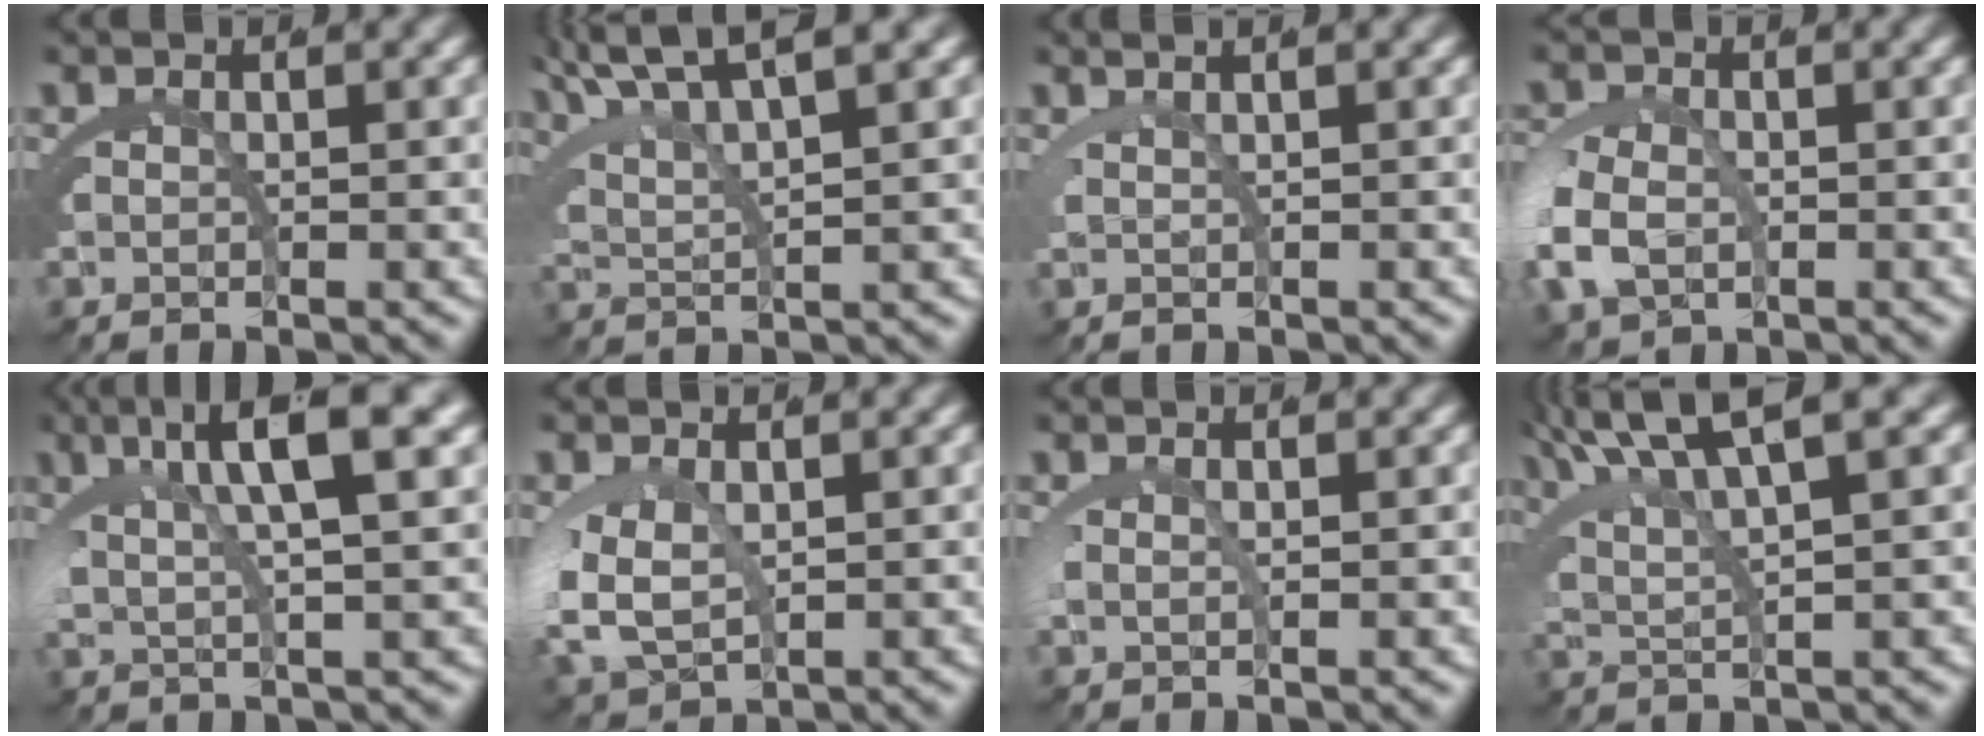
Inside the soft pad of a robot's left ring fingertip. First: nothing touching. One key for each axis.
{"total": 5.3, "fx": 4.4, "fy": 0.9, "fz": 2.8, "tx": -0.060, "ty": 0.016, "tz": 0.079}
{"total": 1.2, "fx": 0.9, "fy": 0.2, "fz": 0.8, "tx": -0.007, "ty": 0.014, "tz": 0.011}
{"total": 3.5, "fx": -0.3, "fy": 2.6, "fz": 2.3, "tx": -0.073, "ty": -0.007, "tz": 0.002}
{"total": 7.2, "fx": 3.8, "fy": 1.5, "fz": 6.0, "tx": -0.103, "ty": 0.019, "tz": 0.060}
{"total": 5.2, "fx": 0.4, "fy": 3.9, "fz": 3.3, "tx": -0.100, "ty": -0.013, "tz": 0.022}
{"total": 1.0, "fx": 0.3, "fy": 0.6, "fz": 0.8, "tx": -0.034, "ty": -0.002, "tz": 0.006}
{"total": 7.0, "fx": 5.2, "fy": 1.6, "fz": 4.4, "tx": -0.083, "ty": 0.023, "tz": 0.086}